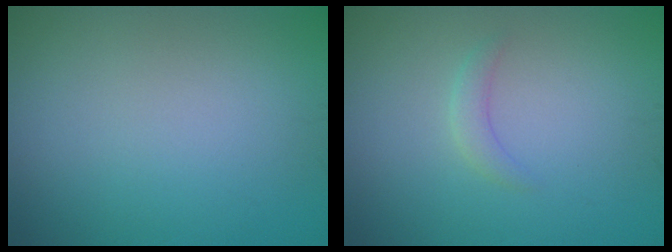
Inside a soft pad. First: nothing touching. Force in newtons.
{"total": 1.2, "press": 1.2, "slide": 0.0}